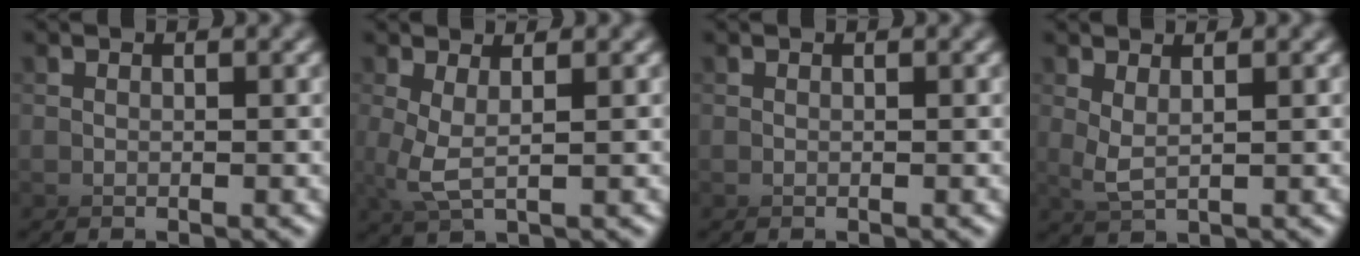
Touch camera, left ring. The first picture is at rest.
{"total": 1.9, "force": [0.1, -0.8, 1.6], "torque": [-0.077, -0.008, 0.009]}
{"total": 0.0}
{"total": 1.9, "force": [1.3, -1.4, 0.5], "torque": [-0.041, 0.001, 0.024]}